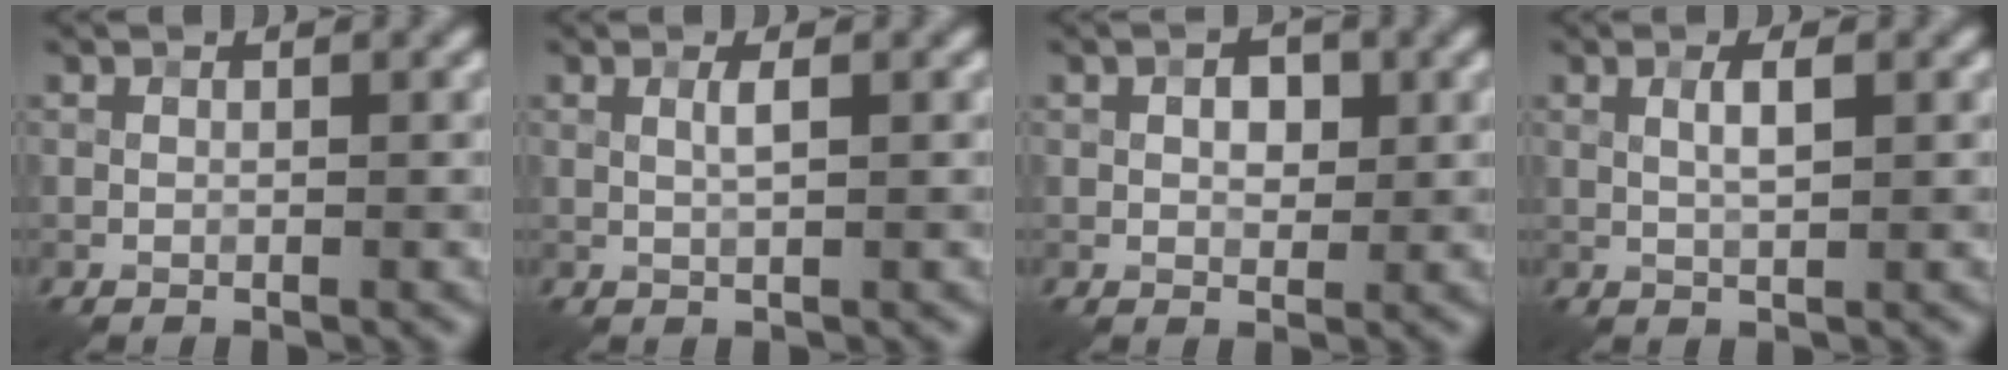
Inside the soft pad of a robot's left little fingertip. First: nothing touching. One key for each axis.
{"total": 1.1, "fx": 0.3, "fy": 0.1, "fz": 1.1, "tx": -0.022, "ty": 0.003, "tz": 0.004}
{"total": 2.2, "fx": 0.4, "fy": 1.4, "fz": 1.6, "tx": -0.023, "ty": 0.001, "tz": 0.004}
{"total": 1.7, "fx": 0.5, "fy": 0.3, "fz": 1.6, "tx": -0.032, "ty": 0.002, "tz": 0.008}